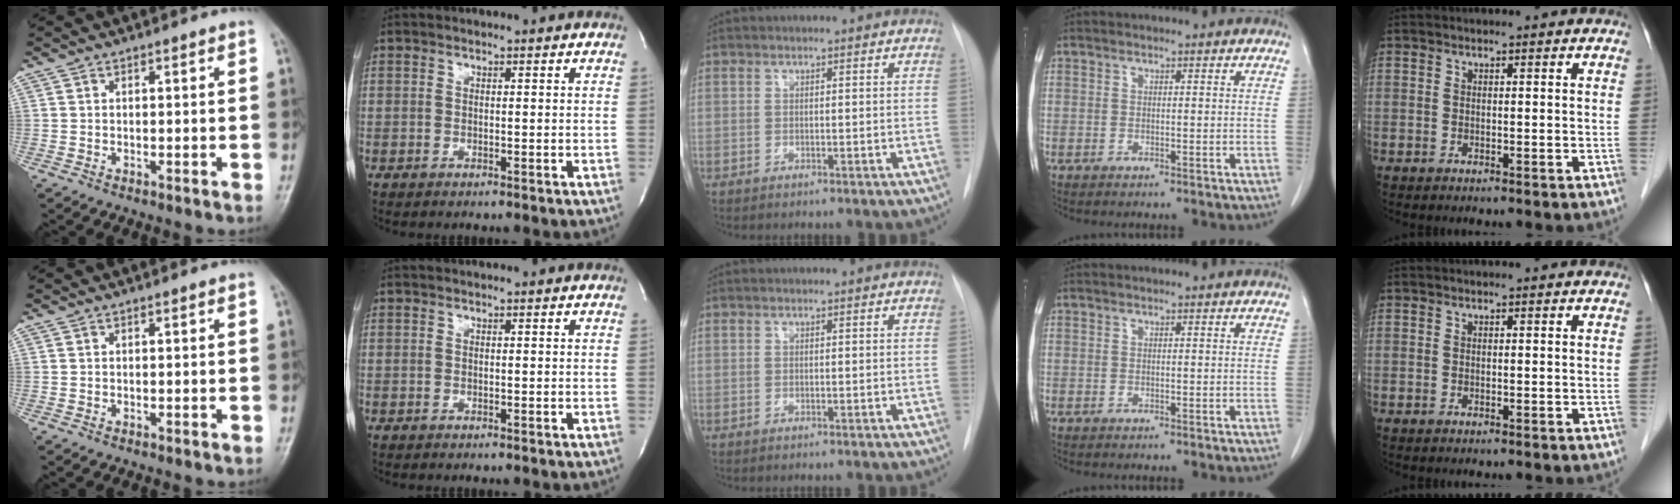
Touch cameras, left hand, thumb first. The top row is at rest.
{}